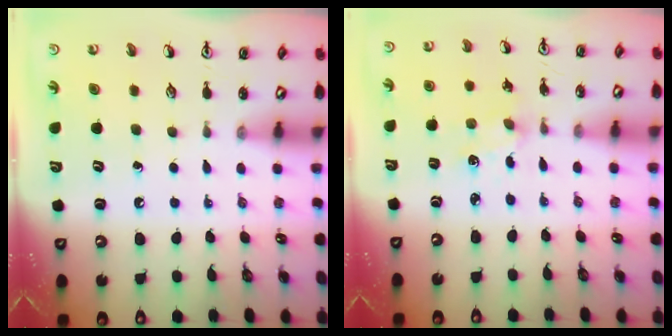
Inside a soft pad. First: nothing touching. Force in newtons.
{"total": 2.0, "press": 2.0, "slide": 0.3}